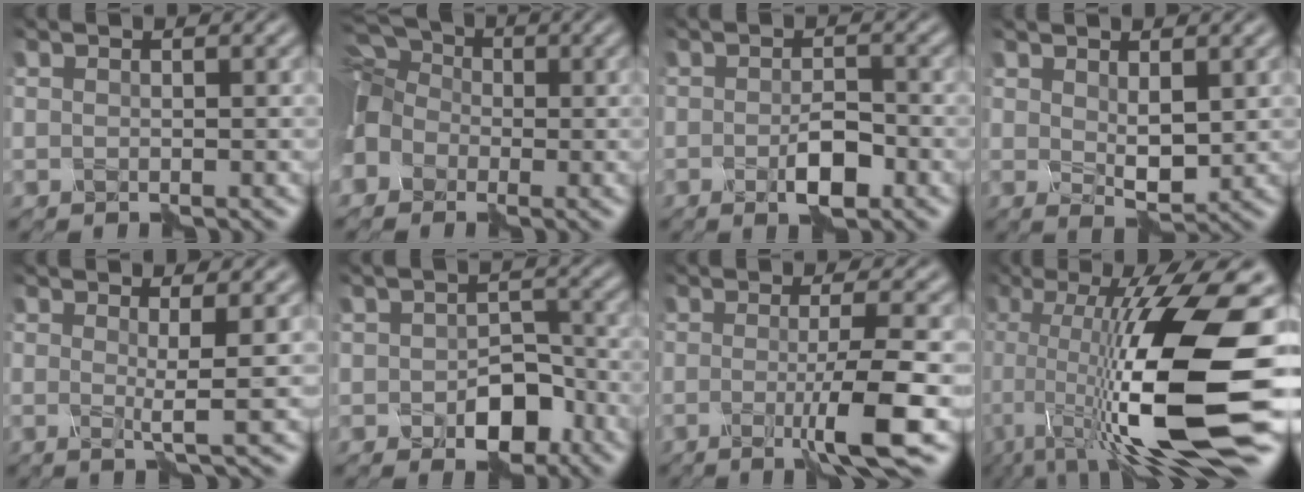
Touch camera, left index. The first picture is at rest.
{"total": 10.1, "force": [-3.2, 8.2, 5.0], "torque": [-0.130, 0.012, -0.080]}
{"total": 2.8, "force": [-1.5, 1.2, 2.1], "torque": [-0.036, -0.002, -0.026]}
{"total": 2.4, "force": [0.8, 1.0, 2.0], "torque": [-0.038, -0.006, 0.016]}
{"total": 2.0, "force": [0.1, 0.0, 2.0], "torque": [-0.032, -0.005, -0.006]}
{"total": 4.4, "force": [-2.0, 2.8, 2.7], "torque": [-0.039, -0.007, -0.032]}
{"total": 5.3, "force": [-1.3, 0.5, 5.1], "torque": [-0.073, -0.007, -0.027]}
{"total": 15.9, "force": [-2.1, 4.1, 15.2], "torque": [-0.239, 0.010, -0.041]}